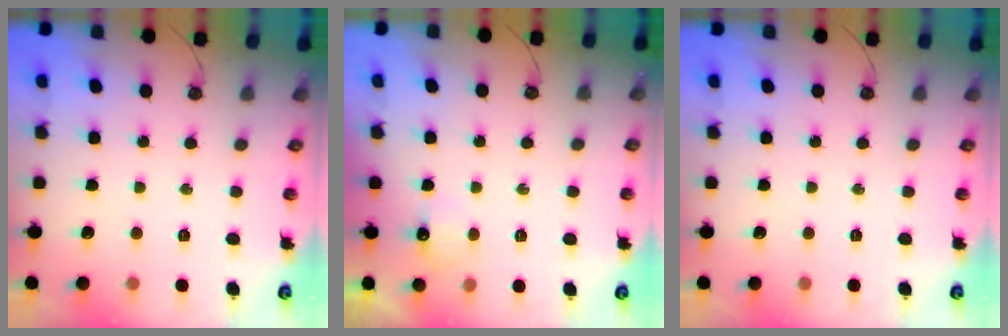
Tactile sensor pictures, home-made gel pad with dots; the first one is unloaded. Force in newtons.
{"total": 4.5, "press": 4.5, "slide": 0.6}
{"total": 0.0}